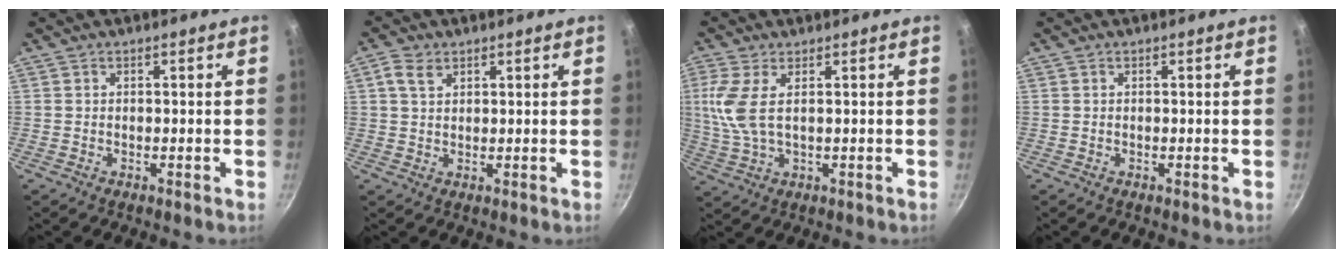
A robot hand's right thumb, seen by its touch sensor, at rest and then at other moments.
{"total": 3.6, "force": [1.8, 2.3, 2.1], "torque": [-0.033, 0.000, 0.032]}
{"total": 7.4, "force": [1.7, 3.0, 6.5], "torque": [-0.152, -0.002, 0.037]}
{"total": 0.0}